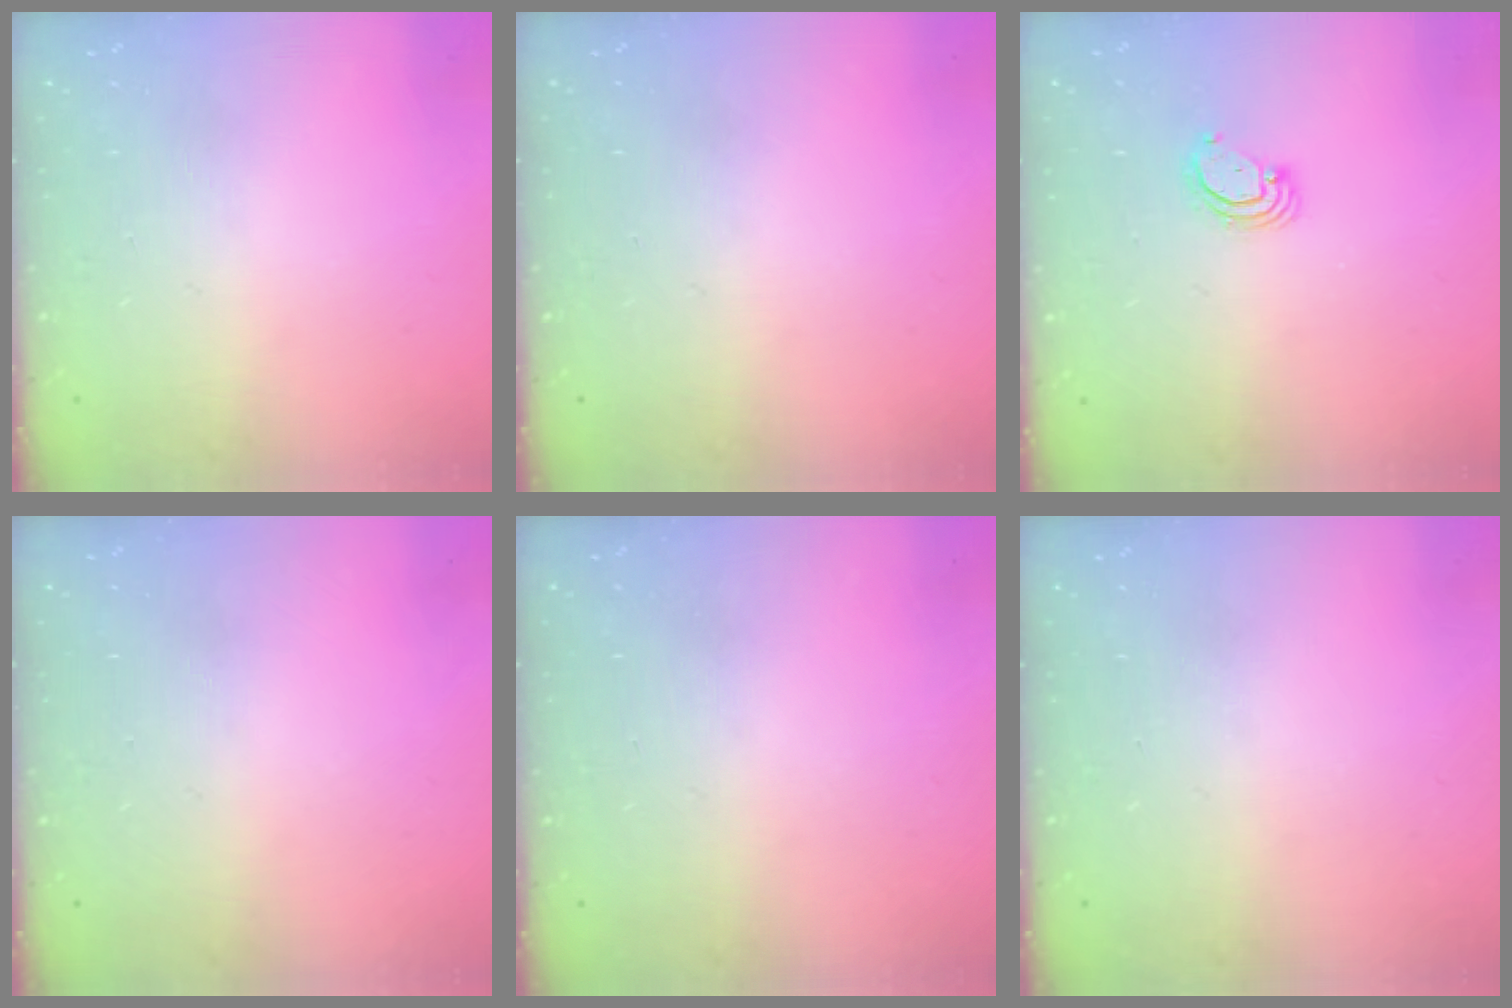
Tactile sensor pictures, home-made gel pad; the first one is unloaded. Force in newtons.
{"total": 0.0}
{"total": 2.9, "press": 2.9, "slide": 0.3}
{"total": 0.0}
{"total": 0.0}
{"total": 0.0}